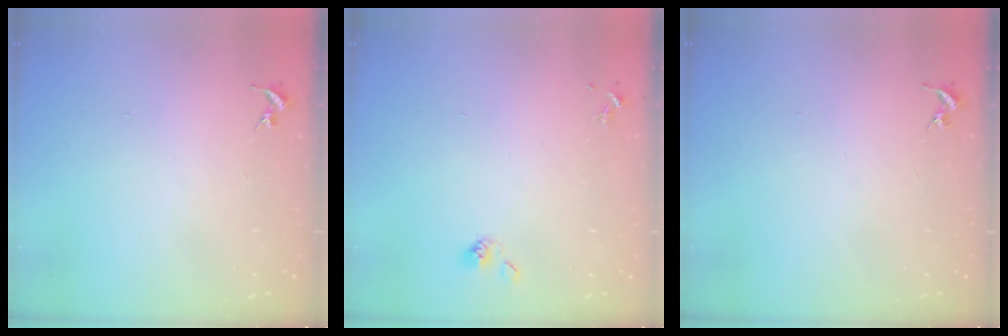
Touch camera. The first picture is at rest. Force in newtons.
{"total": 3.6, "press": 3.4, "slide": 1.2}
{"total": 0.0}